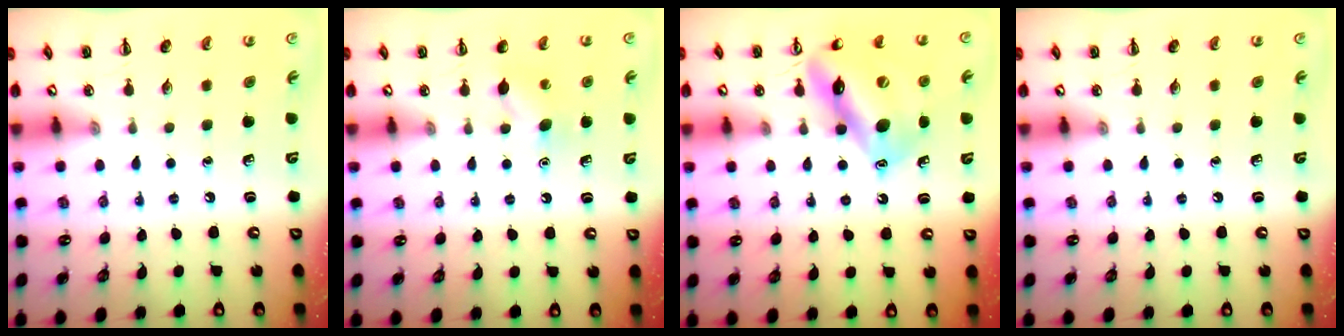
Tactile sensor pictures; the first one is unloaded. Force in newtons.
{"total": 7.0, "press": 6.8, "slide": 1.6}
{"total": 15.2, "press": 15.0, "slide": 2.5}
{"total": 0.0}